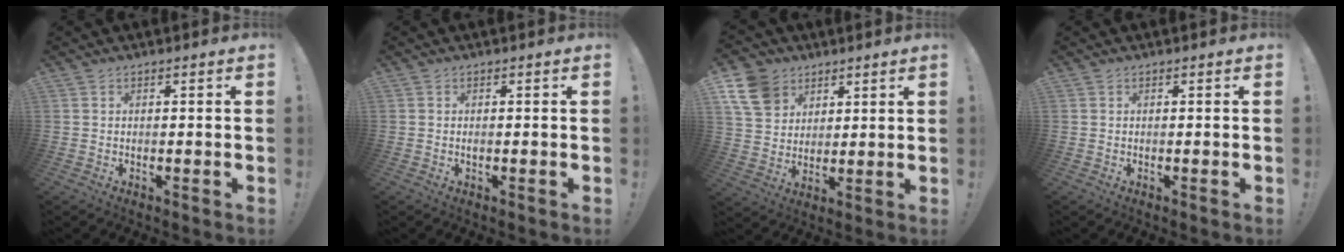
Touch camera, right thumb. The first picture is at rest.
{"total": 0.0}
{"total": 12.5, "force": [6.4, 9.6, 4.9], "torque": [-0.085, -0.027, 0.133]}
{"total": 0.0}